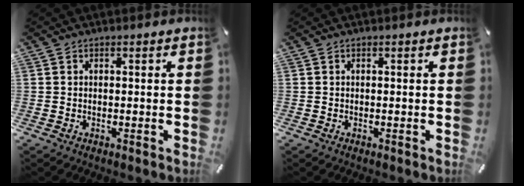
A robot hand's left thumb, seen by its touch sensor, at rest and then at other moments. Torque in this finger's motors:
{"motor_torque": [0.13, 0.14, -0.02, -0.01, 0.00]}